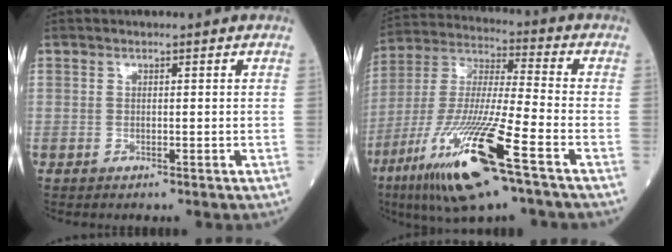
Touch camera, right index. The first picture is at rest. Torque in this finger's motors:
{"motor_torque": [1.67, -0.47, 1.05, 0.21]}